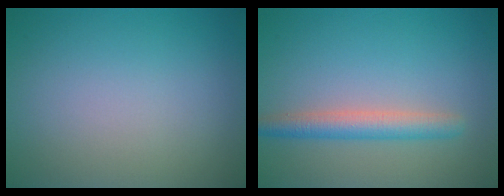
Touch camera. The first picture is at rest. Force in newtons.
{"total": 3.0, "press": 3.0, "slide": 0.1}